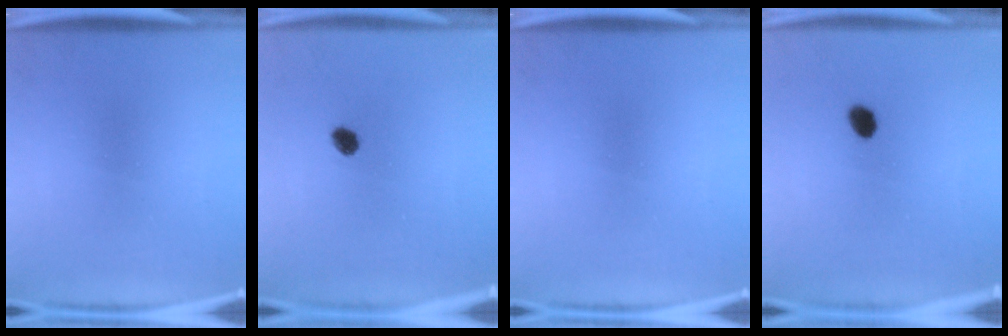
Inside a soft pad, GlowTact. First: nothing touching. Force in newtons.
{"total": 2.2}
{"total": 0.0}
{"total": 2.7}